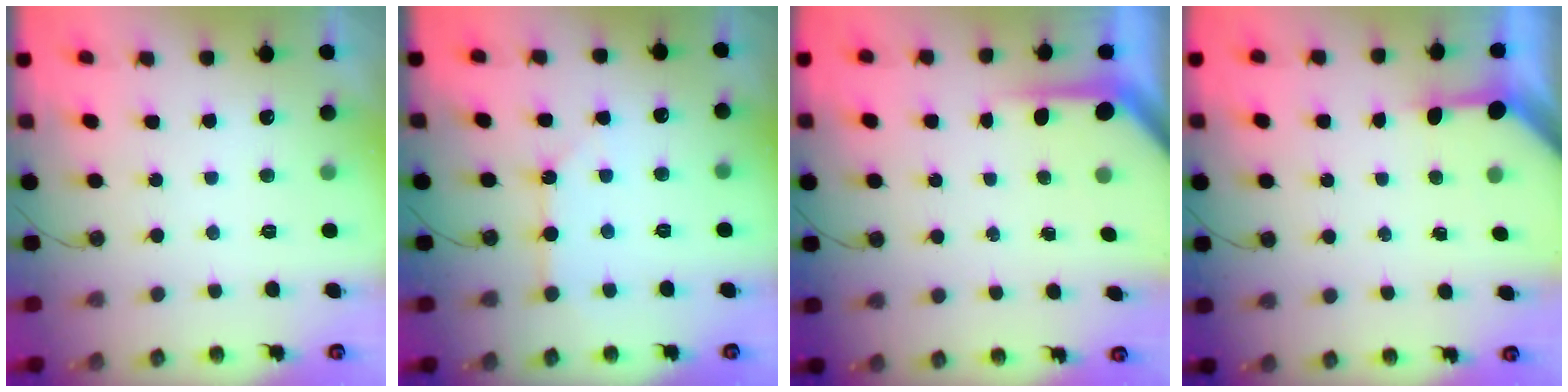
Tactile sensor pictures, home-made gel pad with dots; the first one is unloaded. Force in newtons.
{"total": 3.4, "press": 3.4, "slide": 0.1}
{"total": 3.8, "press": 3.8, "slide": 0.4}
{"total": 3.5, "press": 3.5, "slide": 0.4}